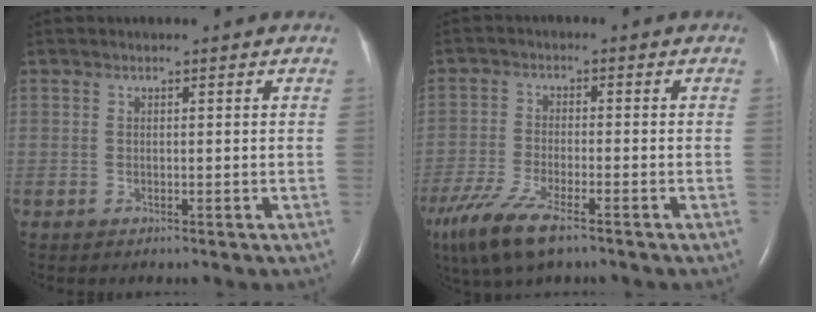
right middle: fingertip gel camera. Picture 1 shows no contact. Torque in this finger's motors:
{"motor_torque": [0.92, -0.90, 0.17, 0.14]}